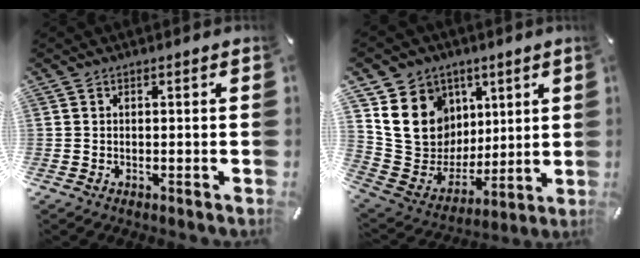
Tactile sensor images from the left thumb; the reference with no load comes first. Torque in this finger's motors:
{"motor_torque": [1.96, 1.94, 1.54, -1.23, 0.20]}